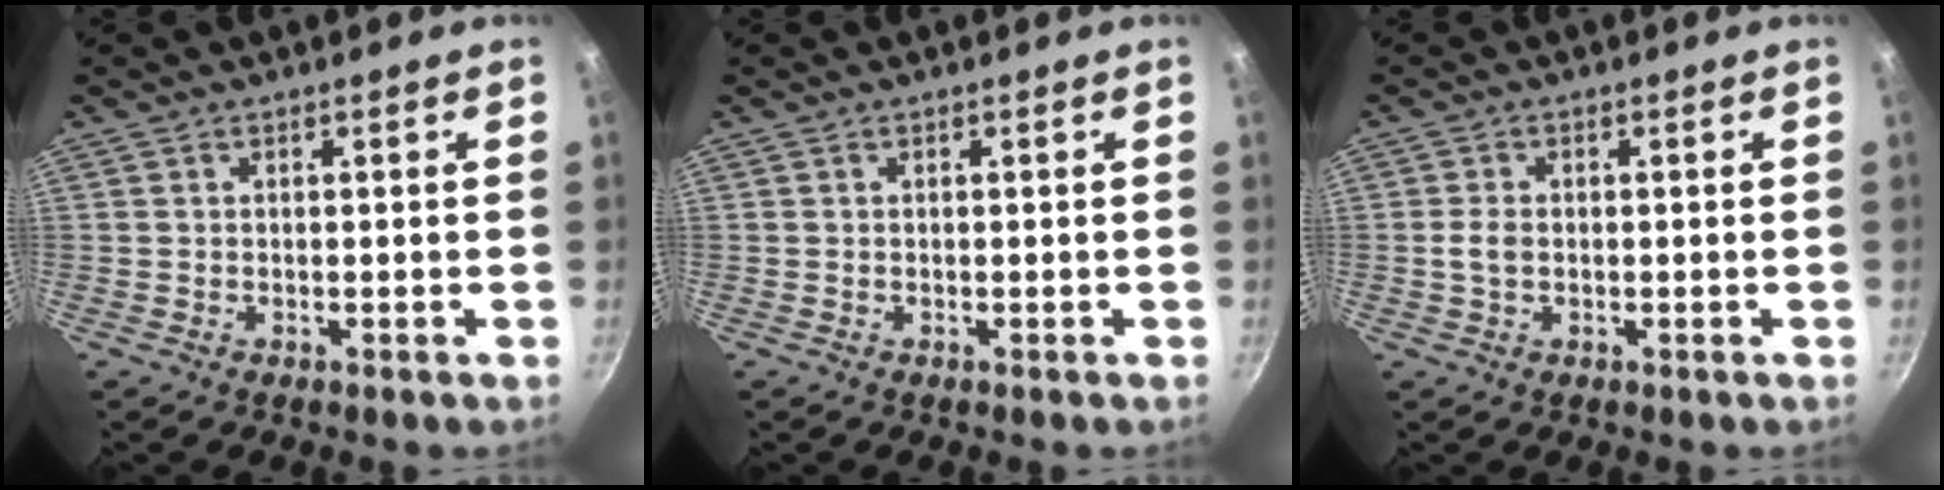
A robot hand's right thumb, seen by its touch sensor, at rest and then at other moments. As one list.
[{"total": 0.0}, {"total": 2.6, "force": [-0.2, 1.9, 1.9], "torque": [-0.034, 0.005, -0.005]}]